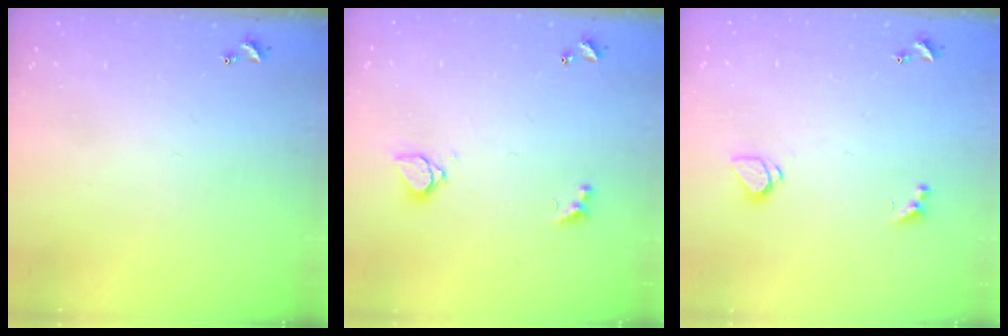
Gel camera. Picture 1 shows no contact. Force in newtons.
{"total": 1.6, "press": 1.5, "slide": 0.5}
{"total": 1.3, "press": 1.2, "slide": 0.4}